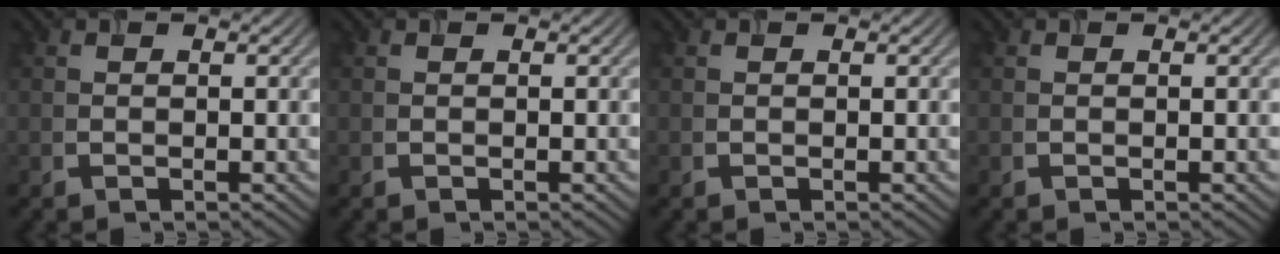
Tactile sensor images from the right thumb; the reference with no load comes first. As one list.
[{"total": 0.0}, {"total": 0.0}, {"total": 0.0}]